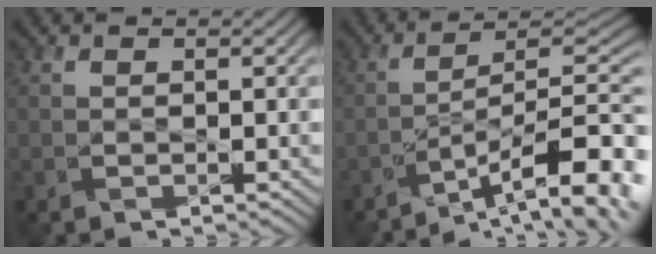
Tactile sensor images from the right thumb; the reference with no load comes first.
{"total": 15.4, "force": [-8.5, 3.8, 12.3], "torque": [-0.175, 0.002, -0.135]}